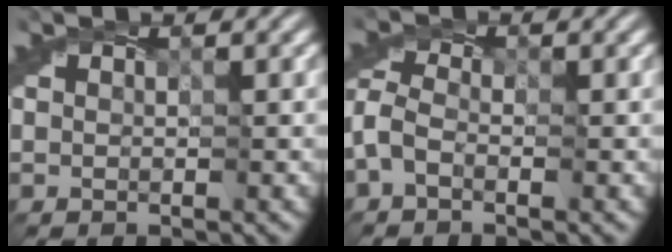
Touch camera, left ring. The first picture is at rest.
{"total": 2.3, "force": [-1.5, 1.2, 1.4], "torque": [-0.040, 0.006, -0.041]}